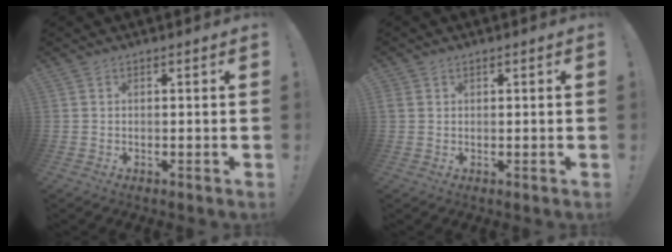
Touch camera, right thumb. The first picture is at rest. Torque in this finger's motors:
{"motor_torque": [0.13, -0.14, 0.09, -0.09, 0.05]}